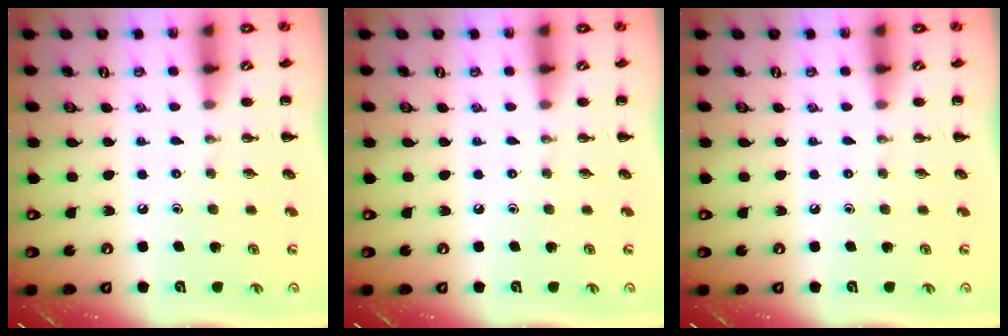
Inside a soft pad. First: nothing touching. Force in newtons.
{"total": 0.0}
{"total": 0.0}